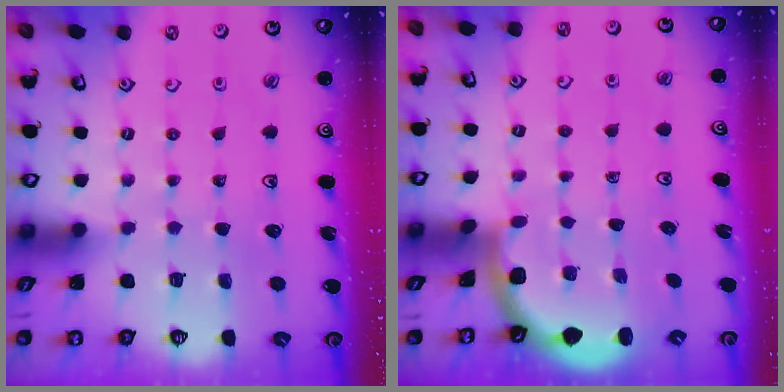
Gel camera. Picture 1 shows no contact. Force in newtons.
{"total": 2.2, "press": 2.2, "slide": 0.1}